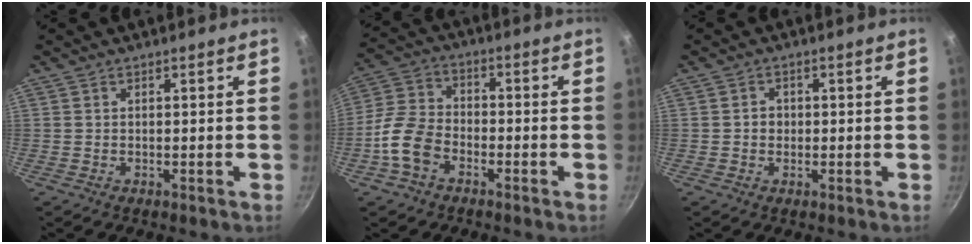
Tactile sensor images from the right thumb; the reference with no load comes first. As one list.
[{"total": 9.3, "force": [-4.2, 6.2, 5.6], "torque": [-0.099, 0.034, -0.094]}, {"total": 2.1, "force": [-0.1, 1.9, 1.0], "torque": [-0.007, 0.005, -0.004]}]